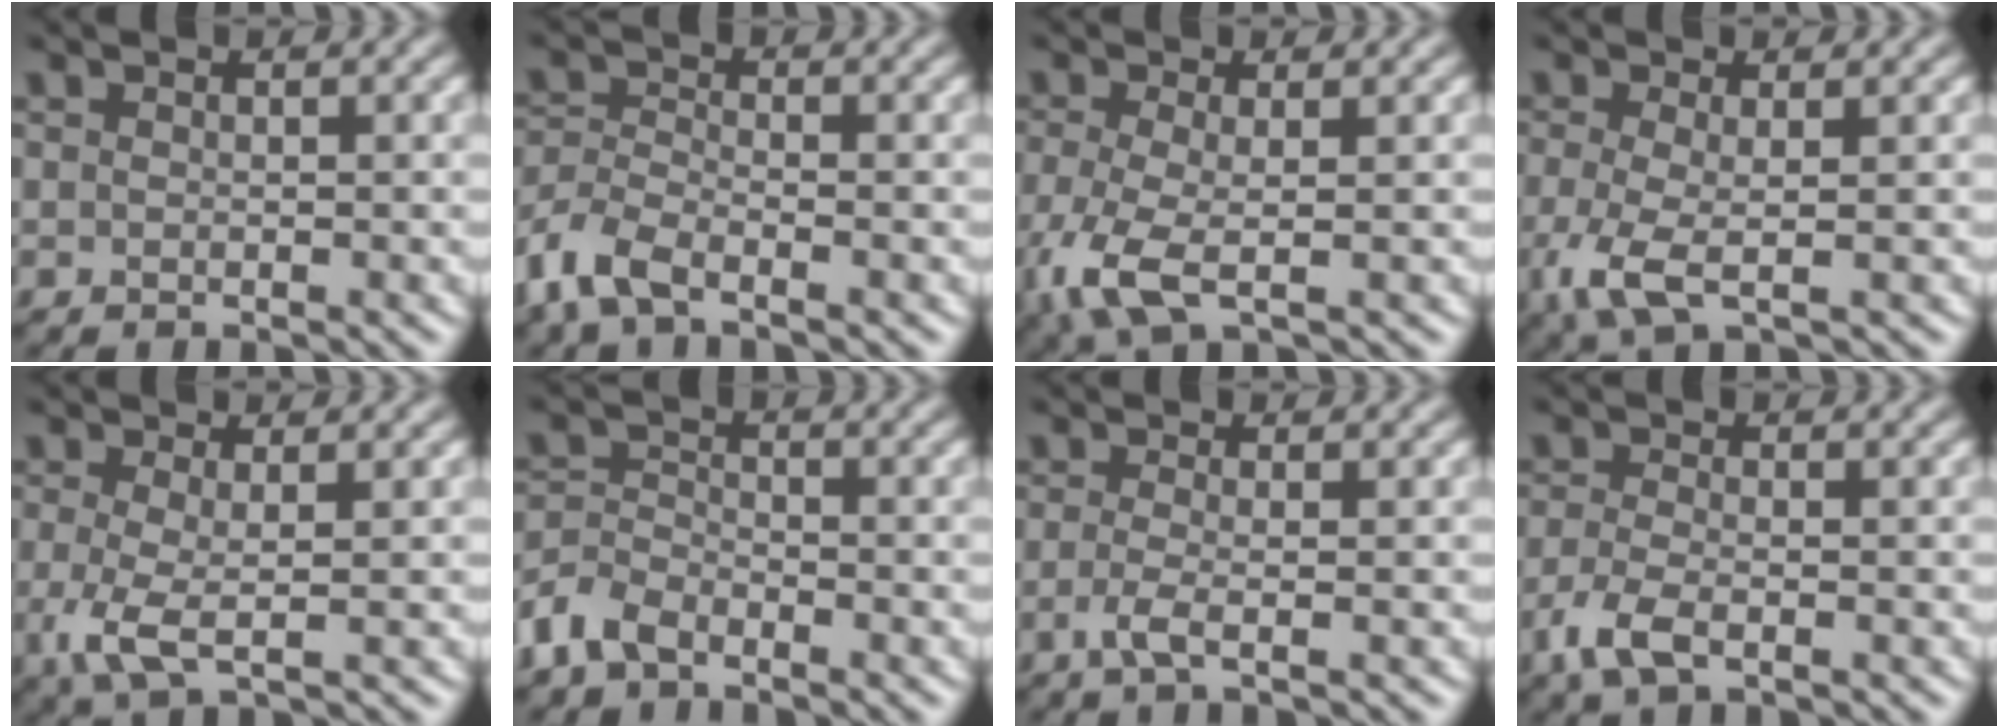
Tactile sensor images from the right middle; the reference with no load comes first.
{"total": 4.7, "force": [-3.2, 1.9, 2.9], "torque": [-0.069, -0.008, -0.080]}
{"total": 4.9, "force": [-1.8, 1.9, 4.2], "torque": [-0.112, -0.013, -0.038]}
{"total": 3.9, "force": [-1.0, 1.3, 3.5], "torque": [-0.090, -0.010, -0.022]}
{"total": 3.3, "force": [-0.5, 1.0, 3.1], "torque": [-0.077, -0.011, -0.012]}
{"total": 3.4, "force": [-2.5, 1.8, 1.5], "torque": [-0.033, 0.002, -0.064]}
{"total": 2.1, "force": [-0.7, 0.6, 1.9], "torque": [-0.042, -0.005, -0.022]}
{"total": 3.1, "force": [-1.7, 1.2, 2.3], "torque": [-0.063, -0.006, -0.041]}